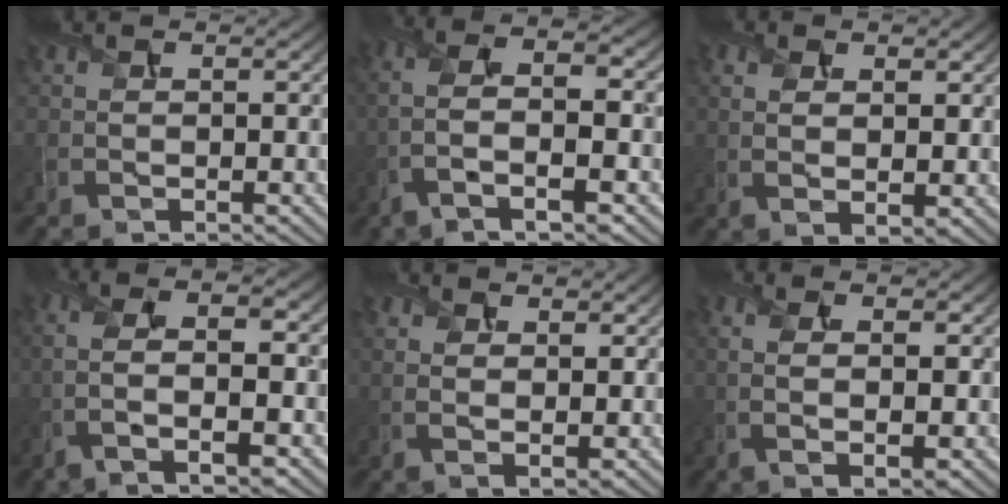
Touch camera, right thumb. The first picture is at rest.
{"total": 8.8, "force": [-1.6, 2.9, 8.2], "torque": [-0.181, 0.018, -0.042]}
{"total": 4.2, "force": [1.3, 1.9, 3.5], "torque": [-0.074, -0.004, 0.025]}
{"total": 8.1, "force": [-1.0, 2.3, 7.7], "torque": [-0.167, 0.011, -0.027]}
{"total": 4.6, "force": [2.0, 2.3, 3.4], "torque": [-0.075, -0.002, 0.037]}
{"total": 5.7, "force": [0.8, 2.0, 5.3], "torque": [-0.108, 0.000, 0.013]}